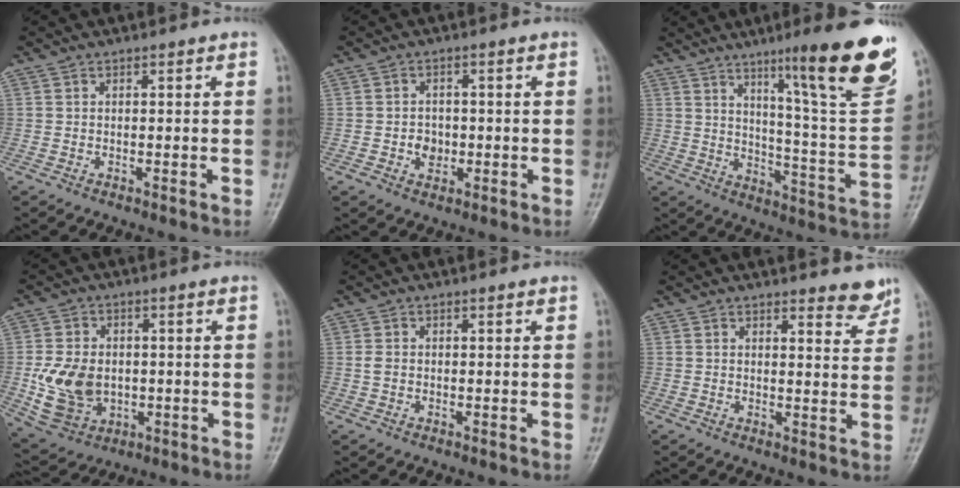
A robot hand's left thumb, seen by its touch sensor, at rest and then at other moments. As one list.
[{"total": 3.2, "force": [-0.7, 2.8, 1.6], "torque": [-0.007, 0.004, -0.011]}, {"total": 22.6, "force": [13.4, 2.4, 18.0], "torque": [-0.222, -0.068, 0.201]}, {"total": 11.5, "force": [-0.9, 8.8, 7.3], "torque": [-0.119, -0.005, -0.003]}, {"total": 1.2, "force": [-0.1, 0.9, 0.8], "torque": [-0.013, 0.005, 0.002]}, {"total": 4.1, "force": [3.7, 1.2, 1.5], "torque": [-0.003, -0.032, 0.037]}]